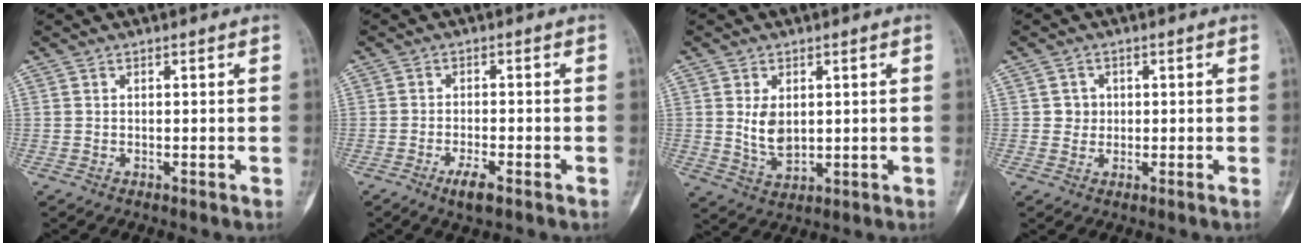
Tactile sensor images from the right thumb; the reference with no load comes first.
{"total": 4.1, "force": [-2.3, 1.0, 3.2], "torque": [-0.064, 0.004, -0.041]}
{"total": 5.7, "force": [1.0, 3.7, 4.2], "torque": [-0.063, -0.014, 0.030]}
{"total": 2.1, "force": [0.2, 2.0, 0.6], "torque": [0.002, 0.005, -0.001]}